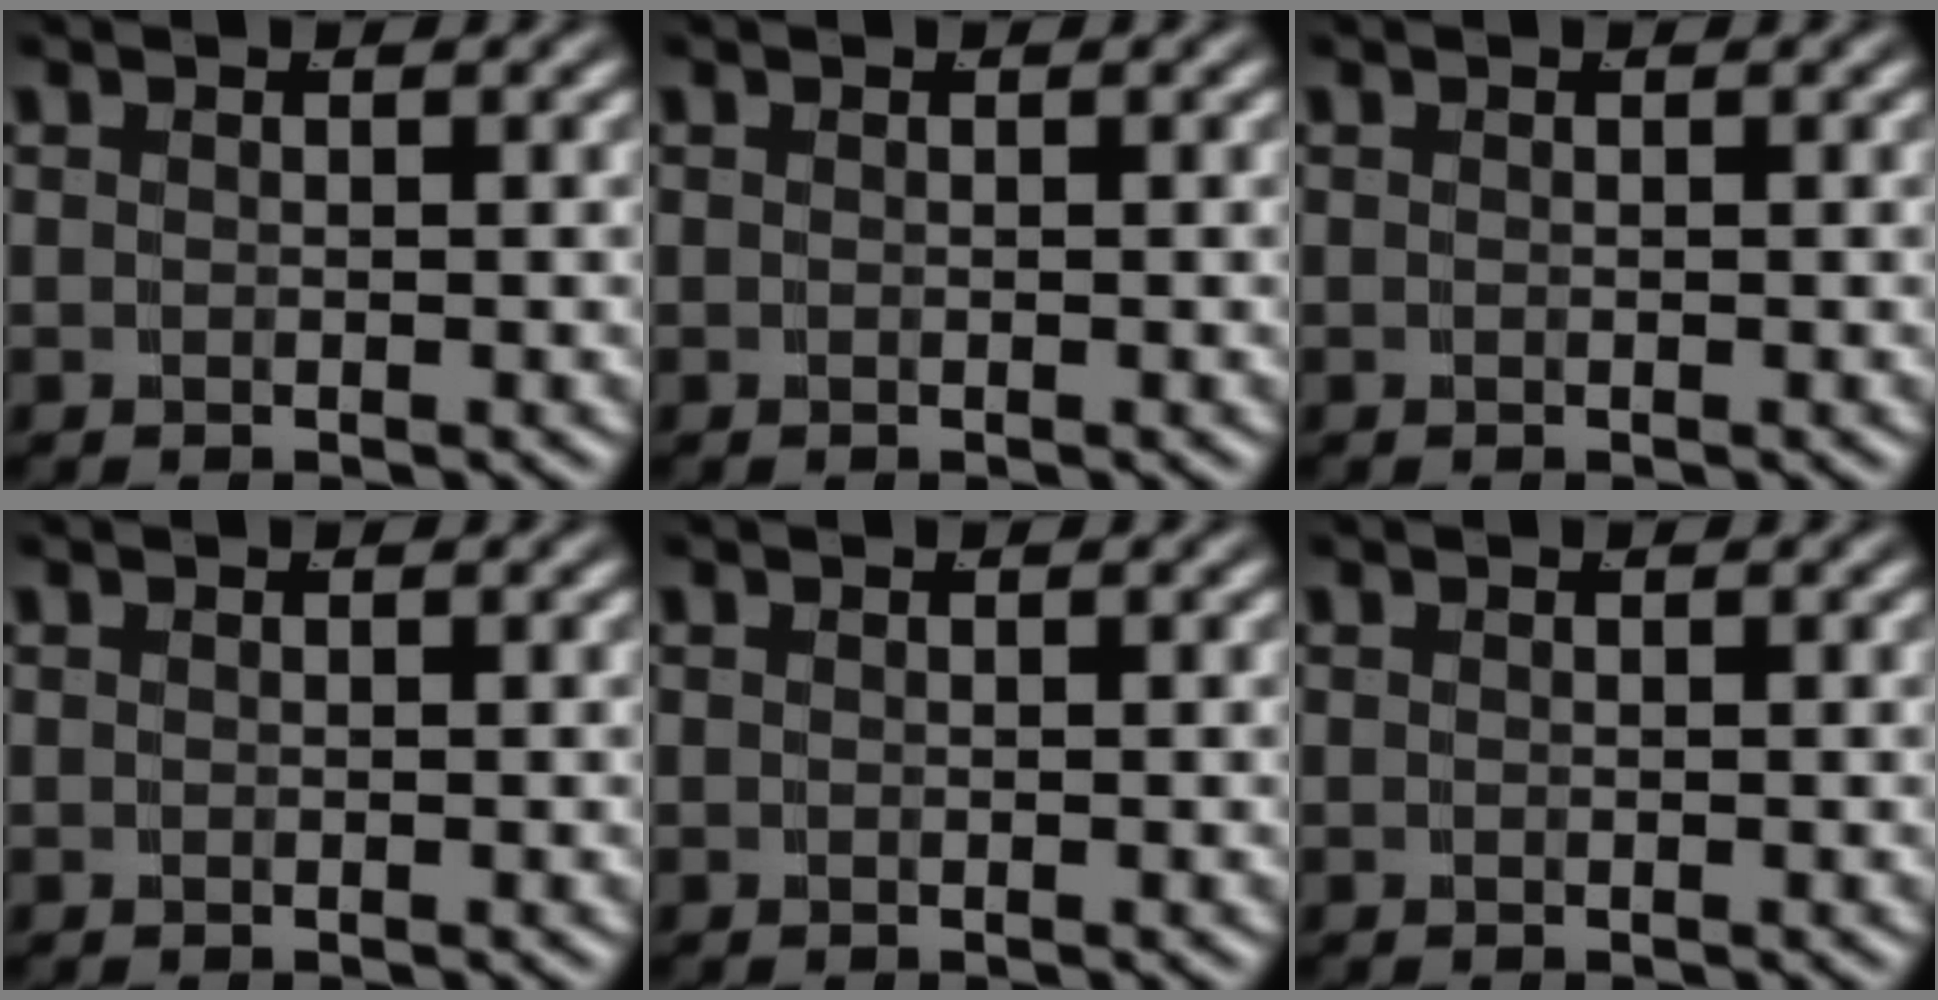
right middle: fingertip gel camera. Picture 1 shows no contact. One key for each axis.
{"total": 0.0}
{"total": 0.0}
{"total": 0.0}
{"total": 0.0}
{"total": 0.0}